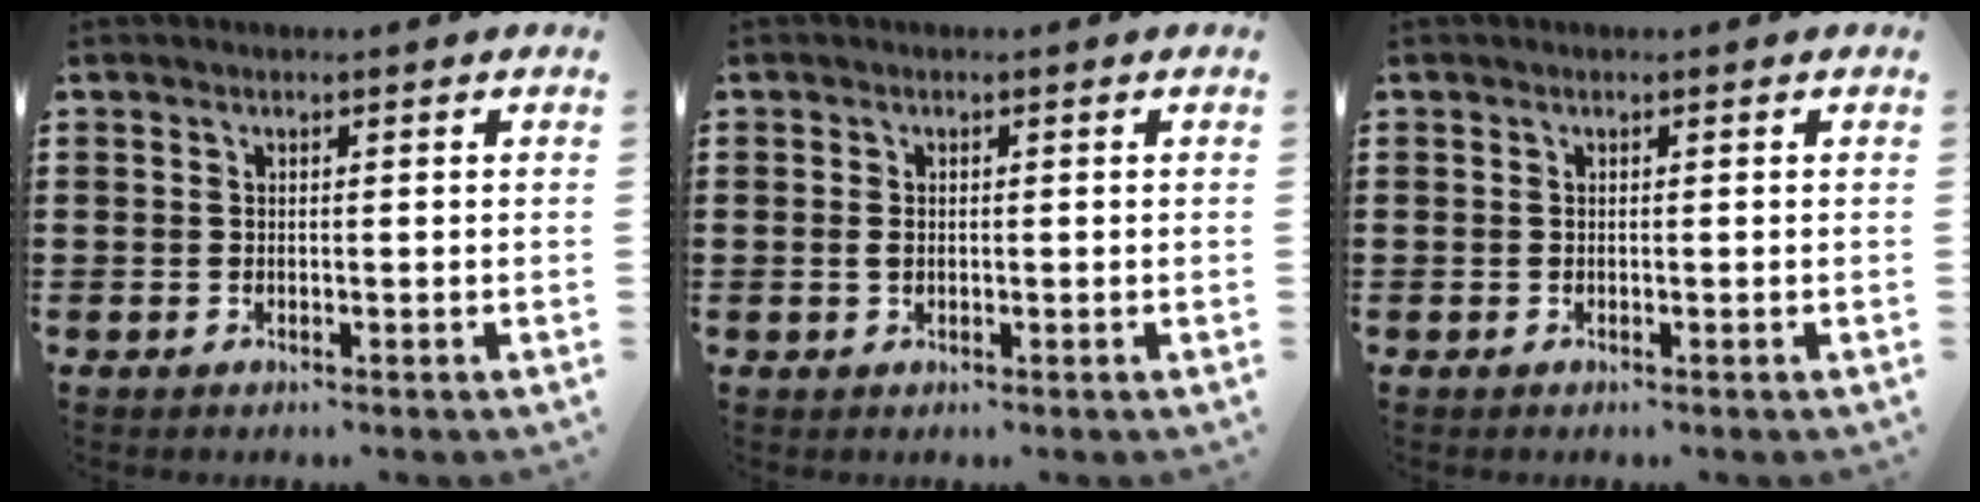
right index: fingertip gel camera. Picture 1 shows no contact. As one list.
[{"total": 1.2, "force": [-0.1, 0.8, 1.0], "torque": [-0.021, 0.004, -0.002]}, {"total": 0.0}]